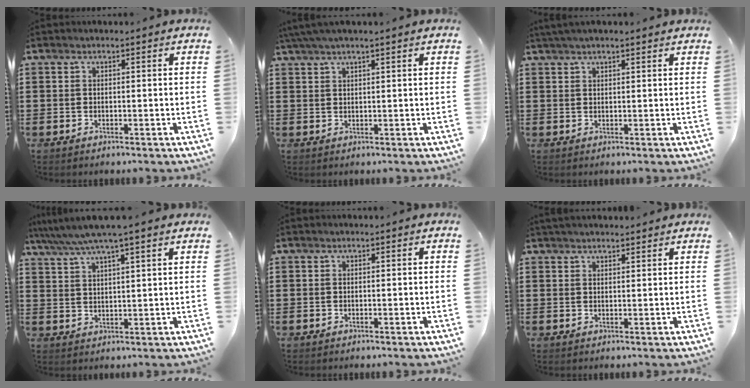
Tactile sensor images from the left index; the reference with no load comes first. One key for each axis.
{"total": 2.8, "fx": 2.0, "fy": 0.0, "fz": 1.9, "tx": -0.039, "ty": 0.004, "tz": 0.039}
{"total": 1.7, "fx": 1.3, "fy": 0.2, "fz": 1.0, "tx": -0.021, "ty": 0.001, "tz": 0.025}
{"total": 5.4, "fx": 4.4, "fy": -0.1, "fz": 3.2, "tx": -0.075, "ty": -0.015, "tz": 0.075}
{"total": 0.0}
{"total": 1.9, "fx": 1.8, "fy": 0.3, "fz": 0.5, "tx": -0.012, "ty": 0.004, "tz": 0.035}